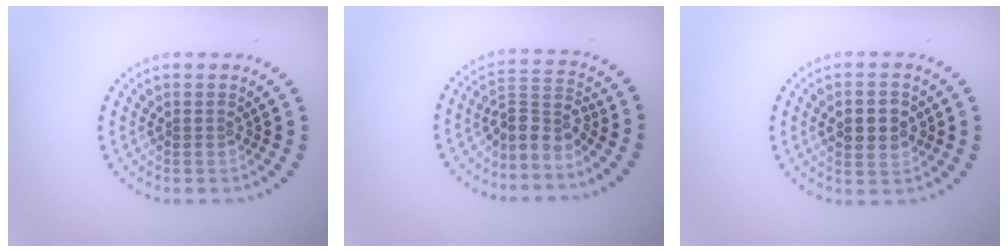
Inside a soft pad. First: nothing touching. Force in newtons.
{"total": 3.1, "press": 2.2, "slide": 2.2}
{"total": 4.3, "press": 4.3, "slide": 0.2}